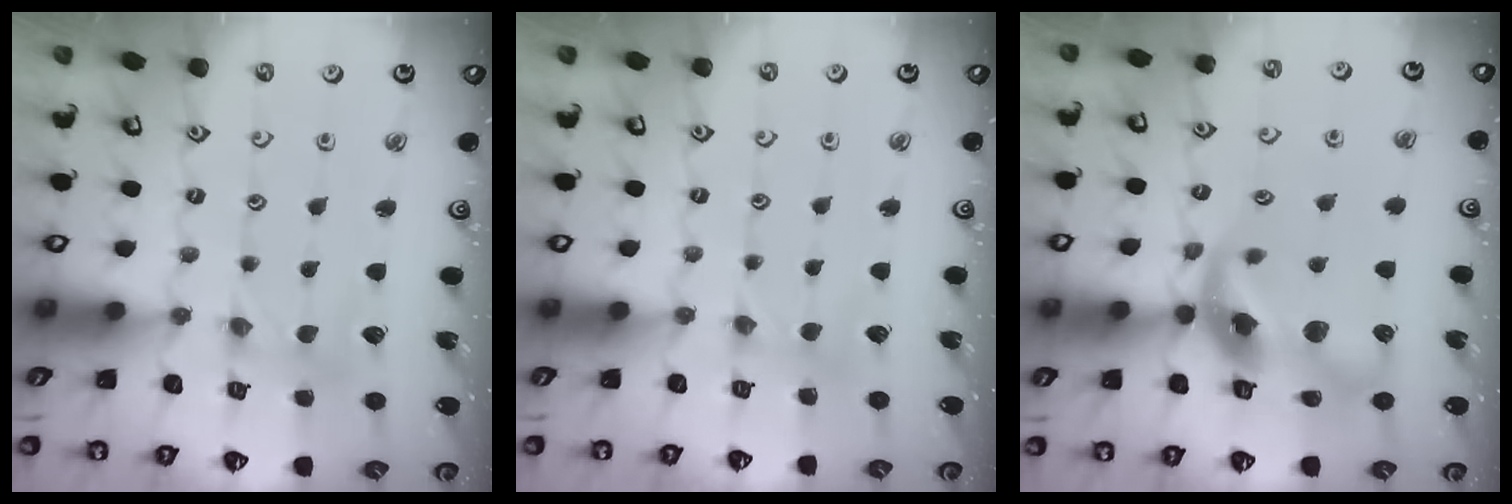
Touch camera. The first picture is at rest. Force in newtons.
{"total": 2.1, "press": 2.1, "slide": 0.4}
{"total": 15.2, "press": 15.0, "slide": 2.2}